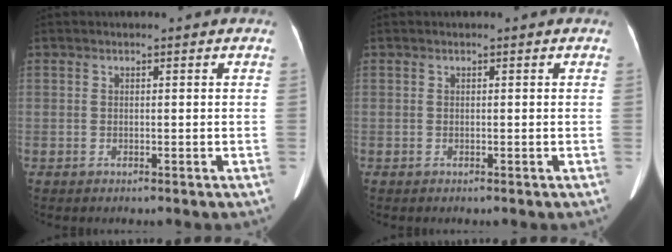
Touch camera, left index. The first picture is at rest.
{"total": 0.0}